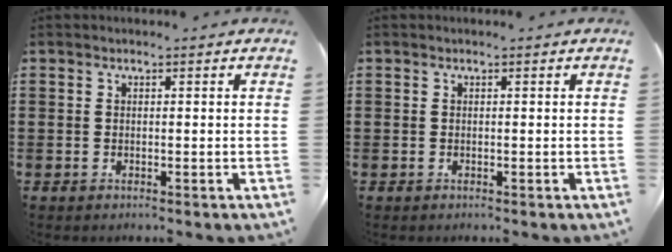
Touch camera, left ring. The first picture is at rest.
{"total": 0.0}